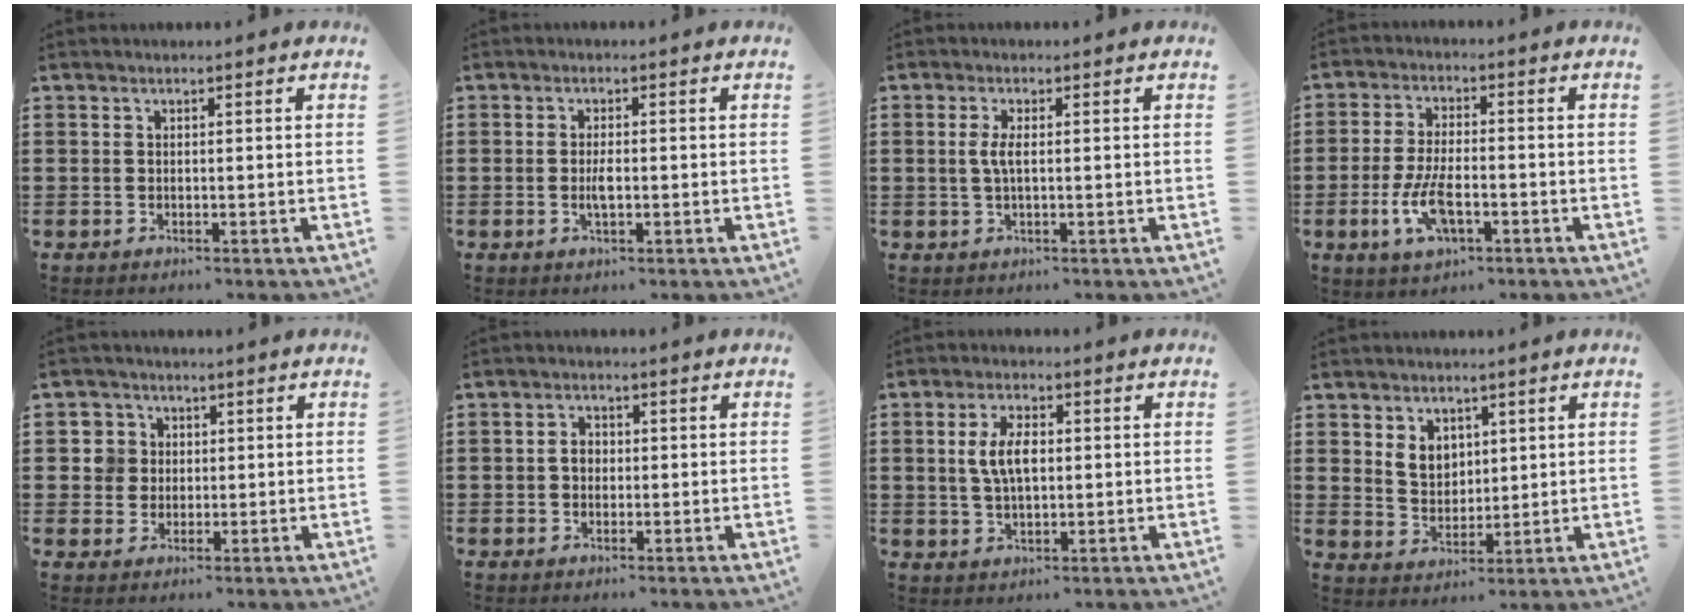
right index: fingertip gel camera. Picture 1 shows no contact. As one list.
[{"total": 2.5, "force": [-0.3, 0.9, 2.3], "torque": [-0.051, -0.002, -0.009]}, {"total": 2.6, "force": [0.0, 0.7, 2.5], "torque": [-0.062, -0.006, -0.006]}, {"total": 7.3, "force": [-2.5, 3.2, 6.1], "torque": [-0.140, -0.008, -0.050]}, {"total": 4.3, "force": [0.8, 4.2, 0.7], "torque": [-0.034, 0.015, 0.013]}, {"total": 2.0, "force": [-0.1, 1.5, 1.3], "torque": [-0.027, 0.007, -0.003]}, {"total": 5.6, "force": [0.6, 2.6, 5.0], "torque": [-0.107, 0.008, 0.006]}, {"total": 4.6, "force": [2.2, 3.6, 1.6], "torque": [-0.039, 0.010, 0.040]}]